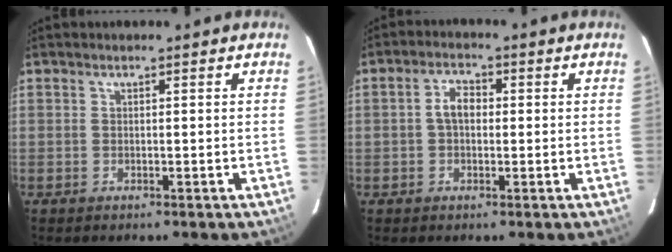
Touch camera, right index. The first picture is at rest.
{"total": 4.0, "force": [0.1, 2.7, 3.0], "torque": [-0.059, 0.014, 0.002]}